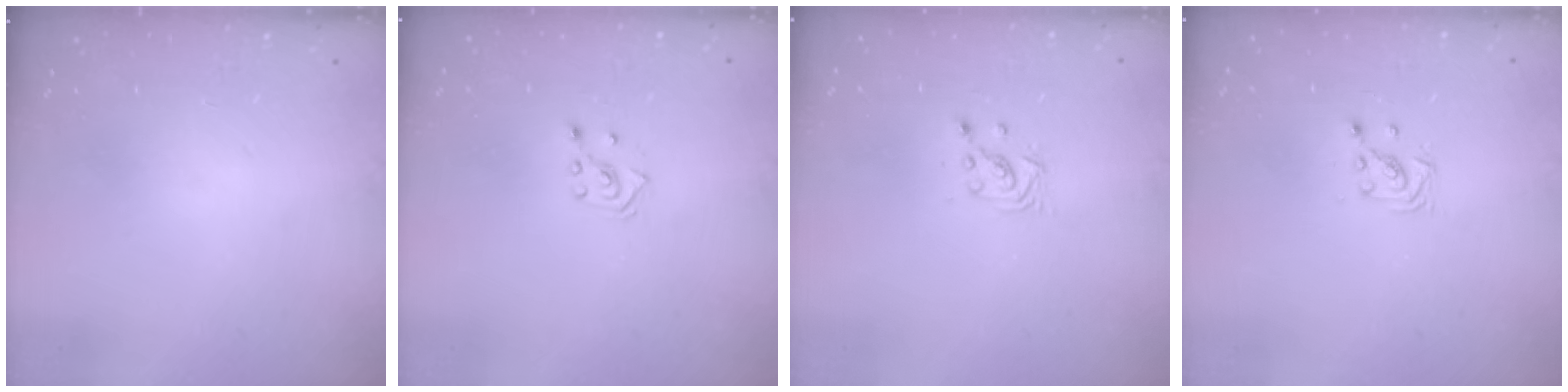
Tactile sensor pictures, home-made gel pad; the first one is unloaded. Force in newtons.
{"total": 2.8, "press": 2.7, "slide": 0.7}
{"total": 3.0, "press": 2.9, "slide": 0.5}
{"total": 2.9, "press": 2.9, "slide": 0.3}